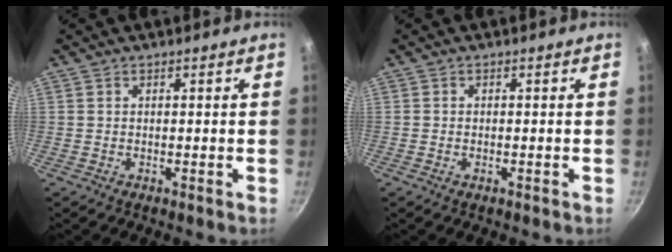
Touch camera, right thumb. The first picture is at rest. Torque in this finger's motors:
{"motor_torque": [-0.31, 0.02, -0.06, -0.06, 0.00]}